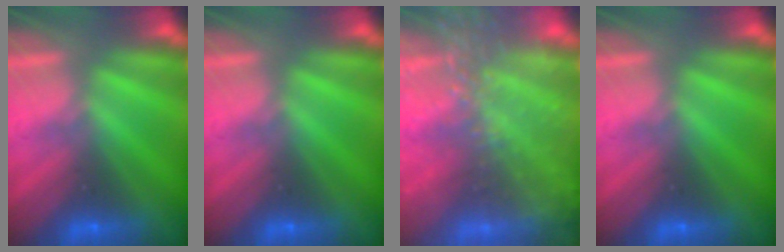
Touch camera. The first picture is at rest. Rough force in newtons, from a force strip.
{"total": 0.0}
{"total": 8.9}
{"total": 0.0}